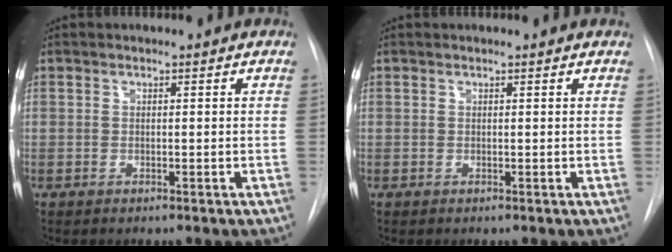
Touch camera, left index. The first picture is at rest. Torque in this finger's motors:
{"motor_torque": [0.02, -0.04, 0.00, 0.00]}